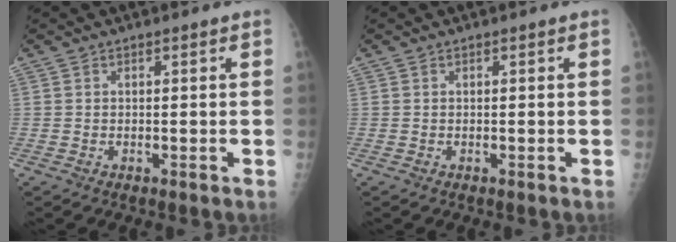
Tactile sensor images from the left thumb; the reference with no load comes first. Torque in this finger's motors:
{"motor_torque": [0.00, 0.01, -0.03, -0.03, 0.00]}